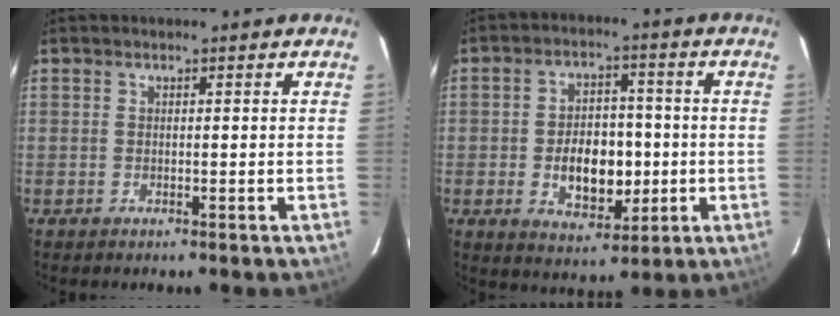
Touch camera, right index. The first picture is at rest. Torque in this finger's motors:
{"motor_torque": [0.79, -0.42, 0.55, 0.10]}